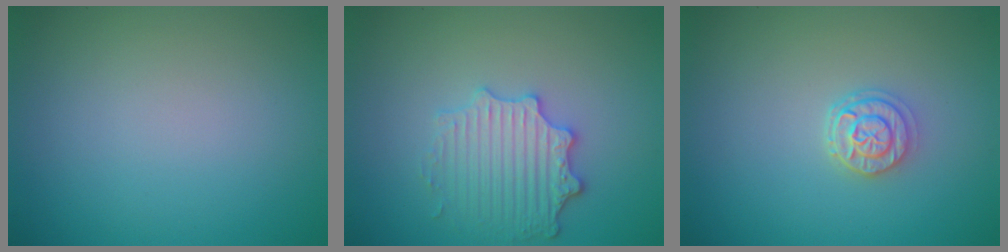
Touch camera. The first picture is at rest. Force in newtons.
{"total": 3.6, "press": 3.3, "slide": 1.5}
{"total": 2.3, "press": 2.0, "slide": 1.1}